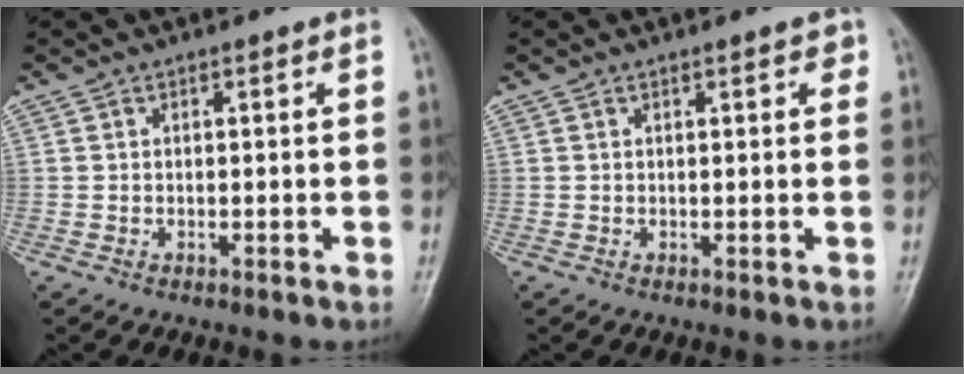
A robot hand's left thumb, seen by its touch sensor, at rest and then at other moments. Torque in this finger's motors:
{"motor_torque": [-0.02, 0.23, -0.11, -0.03, 0.00]}